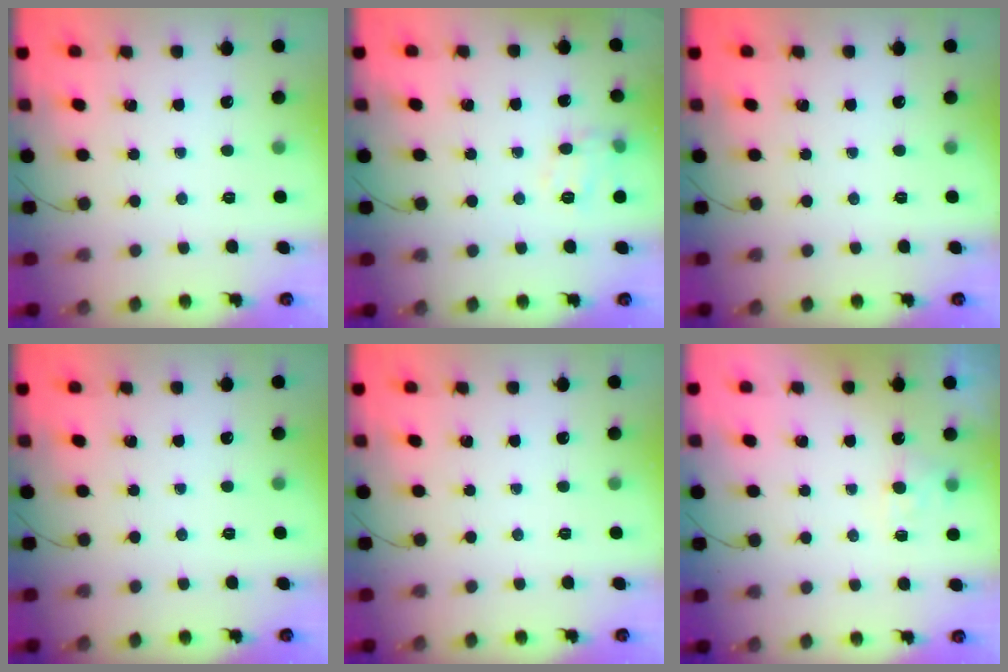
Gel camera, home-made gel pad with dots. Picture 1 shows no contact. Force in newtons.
{"total": 6.5, "press": 6.4, "slide": 0.7}
{"total": 0.0}
{"total": 0.0}
{"total": 0.0}
{"total": 3.1, "press": 2.6, "slide": 1.7}